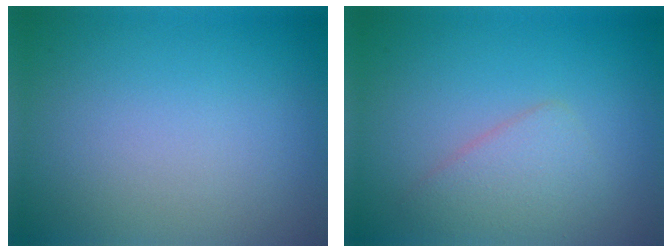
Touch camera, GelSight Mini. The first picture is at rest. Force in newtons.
{"total": 2.6, "press": 2.6, "slide": 0.1}